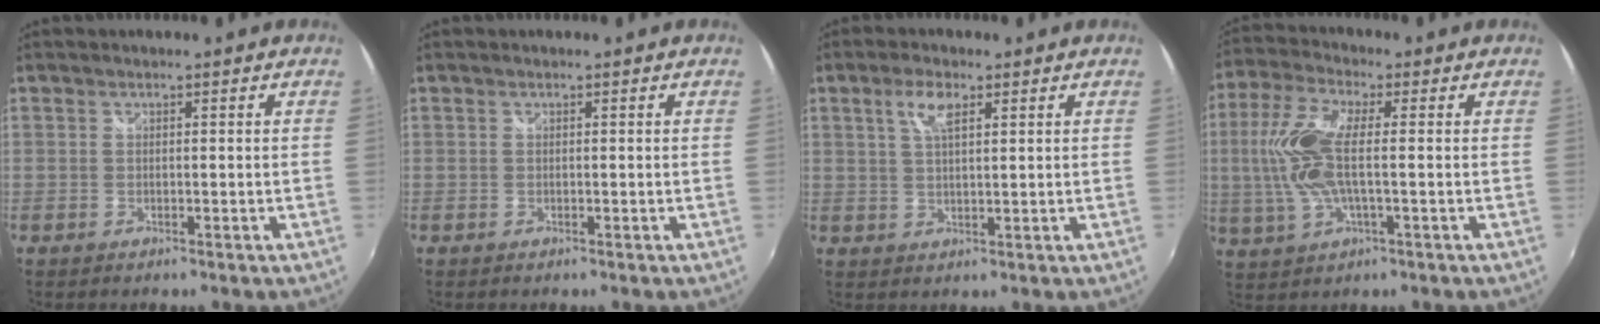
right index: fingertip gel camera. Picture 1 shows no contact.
{"total": 0.0}
{"total": 4.4, "force": [2.2, 1.6, 3.5], "torque": [-0.066, 0.005, 0.040]}
{"total": 11.7, "force": [-0.2, 4.0, 11.1], "torque": [-0.244, 0.005, -0.005]}